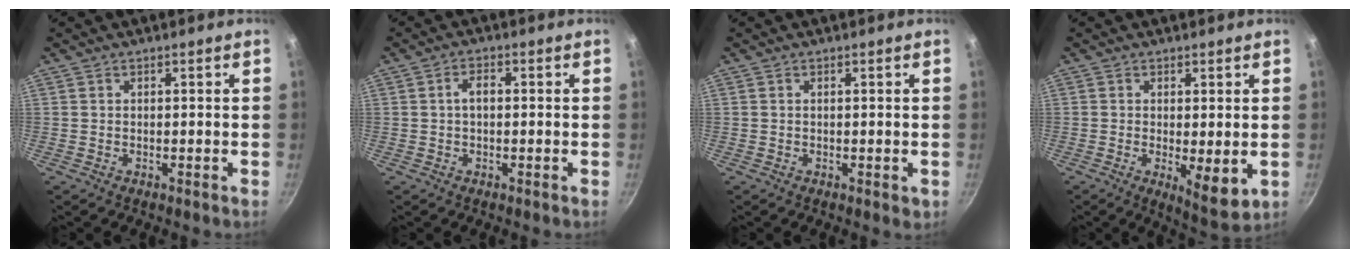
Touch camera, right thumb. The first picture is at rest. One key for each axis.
{"total": 2.5, "fx": 0.0, "fy": 1.4, "fz": 2.0, "tx": -0.035, "ty": 0.012, "tz": -0.003}
{"total": 1.0, "fx": 0.1, "fy": 0.5, "fz": 0.9, "tx": -0.010, "ty": -0.001, "tz": 0.001}
{"total": 6.1, "fx": -0.7, "fy": 2.0, "fz": 5.8, "tx": -0.084, "ty": -0.020, "tz": -0.005}